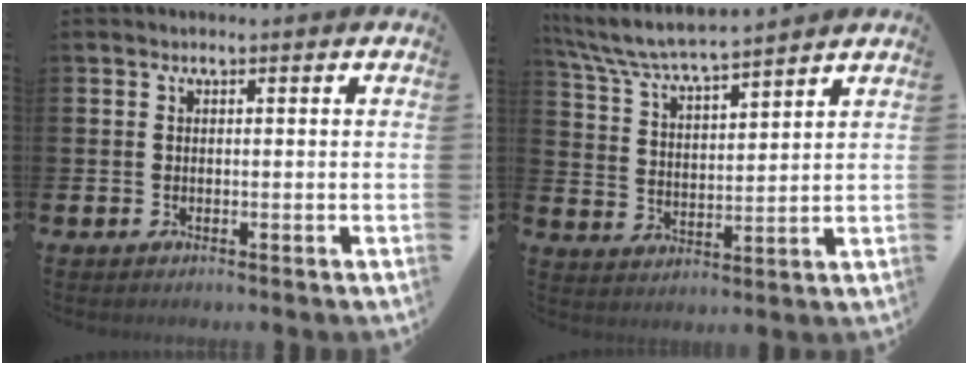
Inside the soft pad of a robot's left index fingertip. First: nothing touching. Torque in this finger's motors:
{"motor_torque": [0.98, -1.16, 0.72, 0.21]}